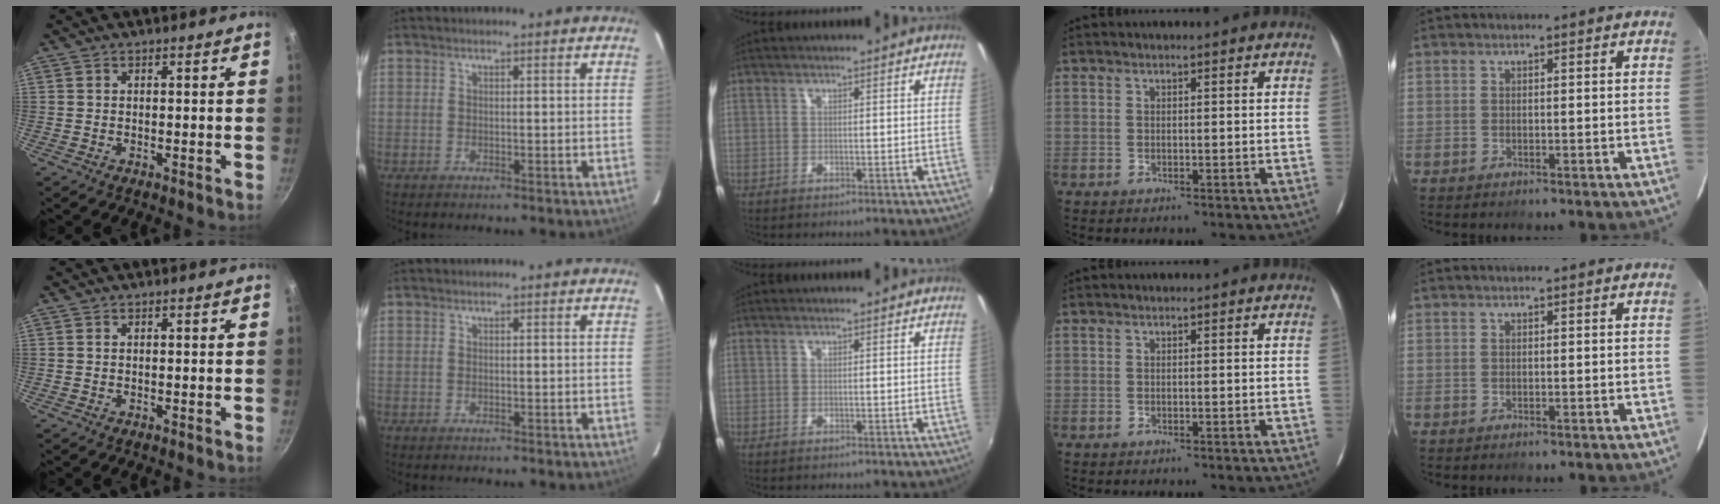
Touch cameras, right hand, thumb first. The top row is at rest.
{}